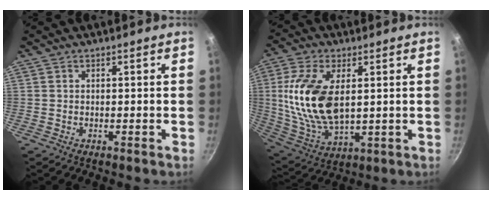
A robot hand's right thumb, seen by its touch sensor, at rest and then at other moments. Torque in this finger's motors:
{"motor_torque": [0.25, 0.50, 1.63, 0.12, 0.30]}